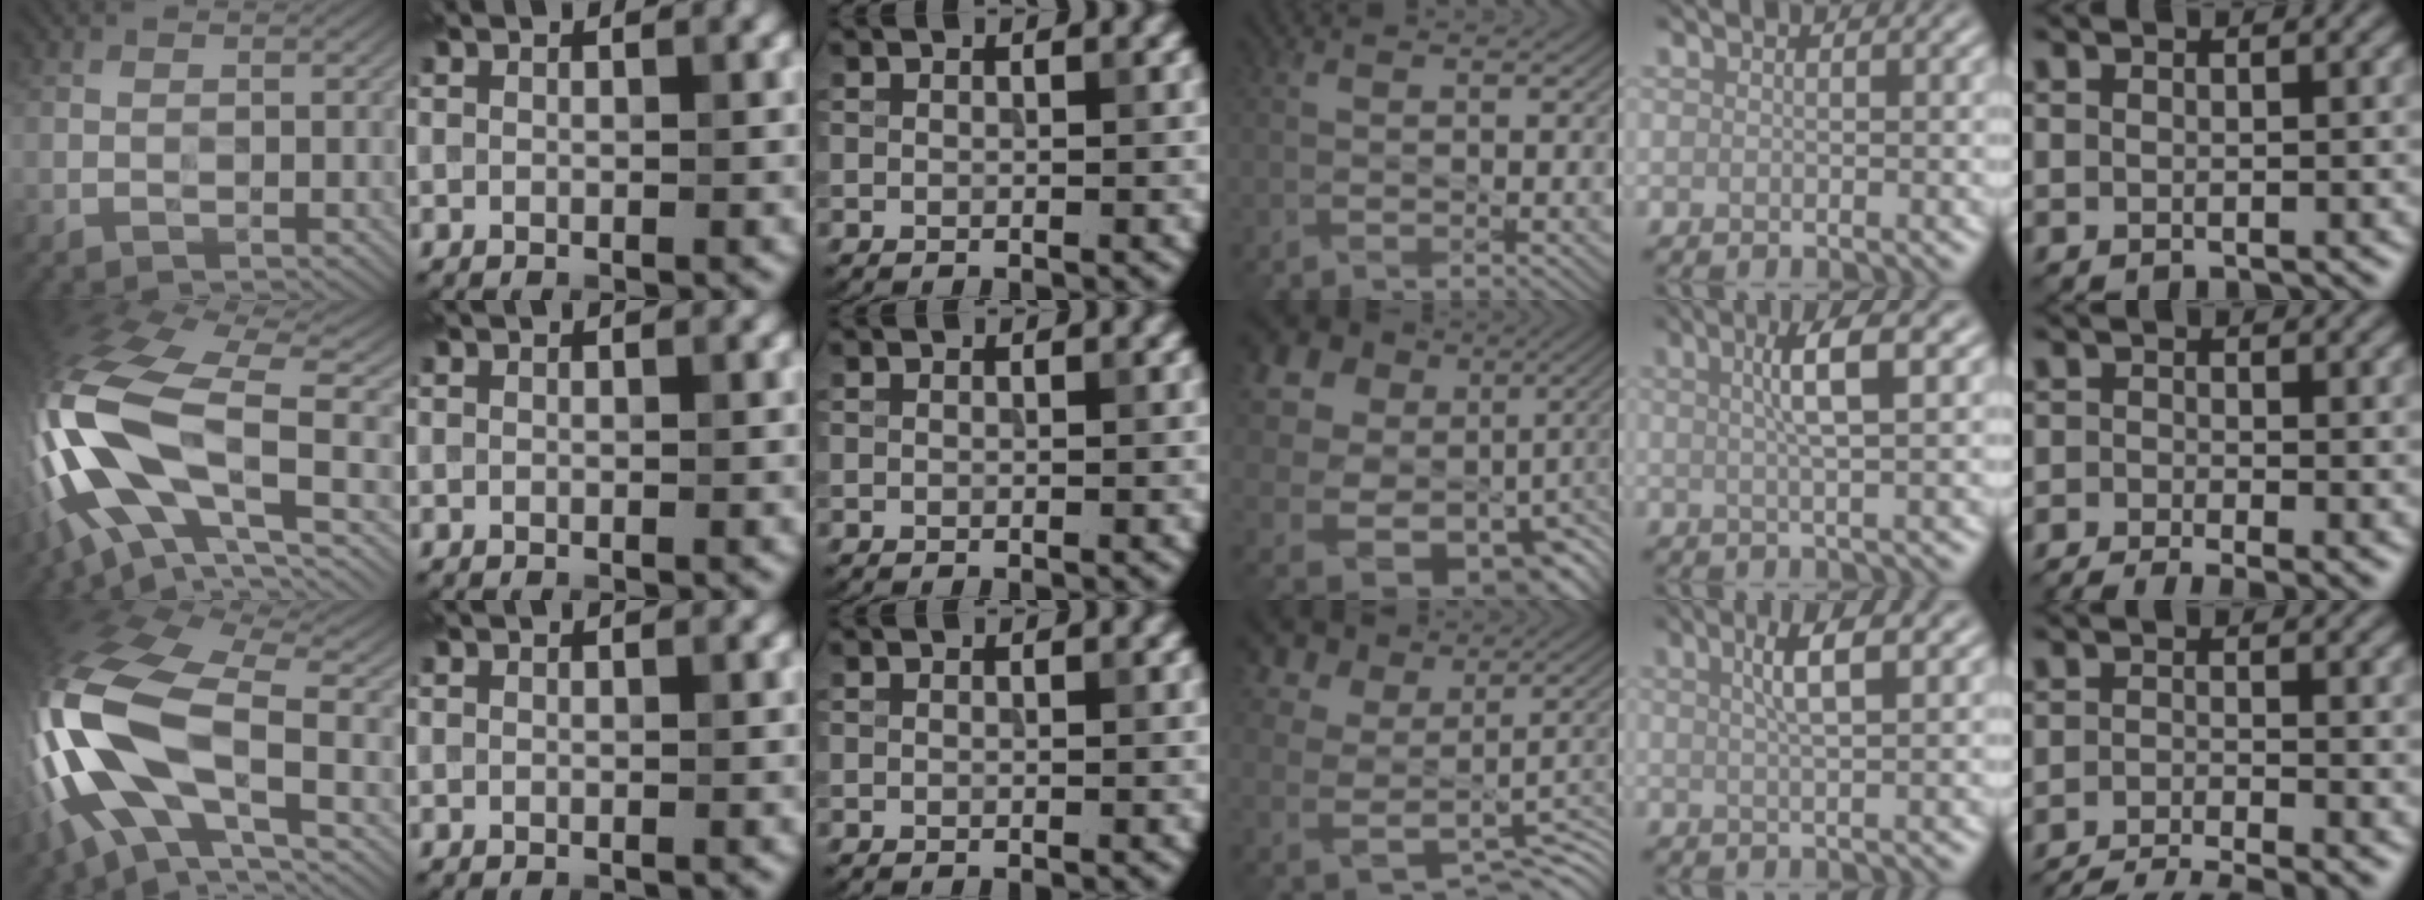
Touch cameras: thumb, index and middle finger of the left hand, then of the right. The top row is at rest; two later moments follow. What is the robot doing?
{"motion": "wipe", "object": "mirror"}